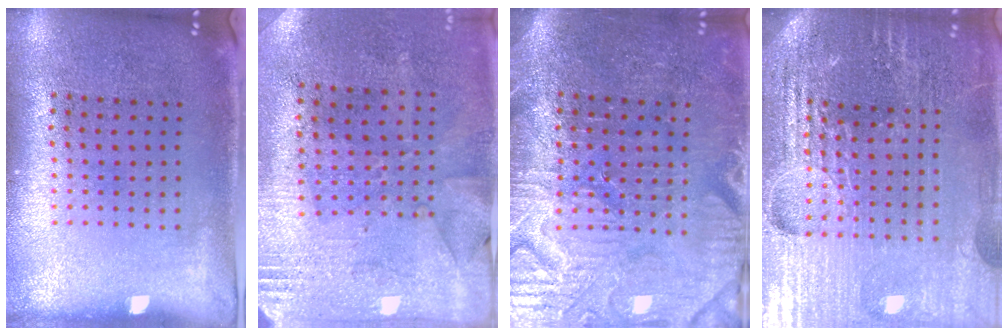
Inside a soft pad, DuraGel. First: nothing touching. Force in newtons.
{"total": 2.8, "press": 2.2, "slide": 1.7}
{"total": 4.0, "press": 3.8, "slide": 1.3}
{"total": 5.7, "press": 5.2, "slide": 2.3}